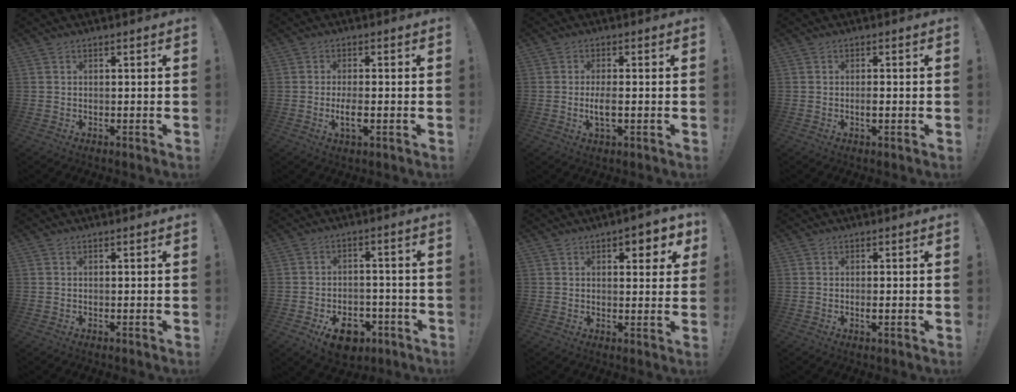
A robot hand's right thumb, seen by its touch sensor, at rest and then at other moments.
{"total": 4.6, "force": [-1.3, 1.2, 4.2], "torque": [-0.086, -0.009, -0.027]}
{"total": 4.4, "force": [-0.8, 1.2, 4.1], "torque": [-0.088, -0.010, -0.020]}
{"total": 1.9, "force": [-0.6, 0.6, 1.8], "torque": [-0.022, 0.000, -0.012]}
{"total": 0.0}
{"total": 10.6, "force": [-5.8, 6.6, 6.0], "torque": [-0.069, 0.044, -0.094]}
{"total": 4.4, "force": [2.2, 2.0, 3.3], "torque": [-0.033, -0.011, 0.032]}
{"total": 1.3, "force": [-0.2, 0.2, 1.2], "torque": [-0.015, -0.005, -0.004]}